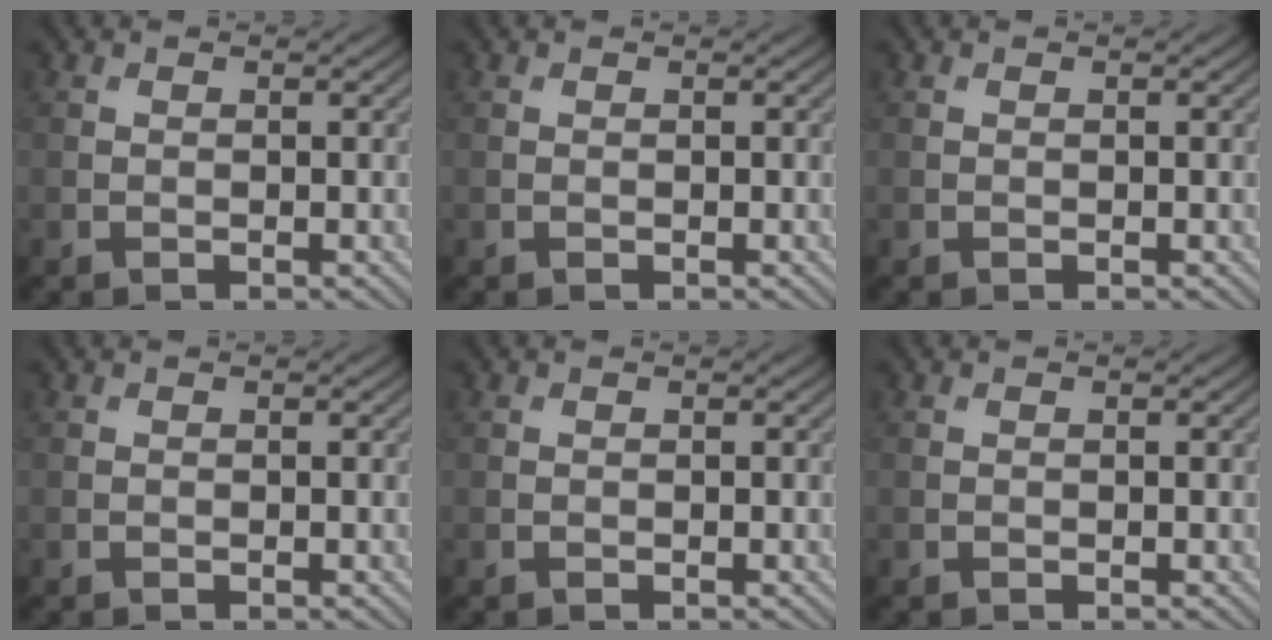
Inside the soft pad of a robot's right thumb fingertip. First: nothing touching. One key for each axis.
{"total": 0.0}
{"total": 0.0}
{"total": 0.0}
{"total": 0.0}
{"total": 0.0}